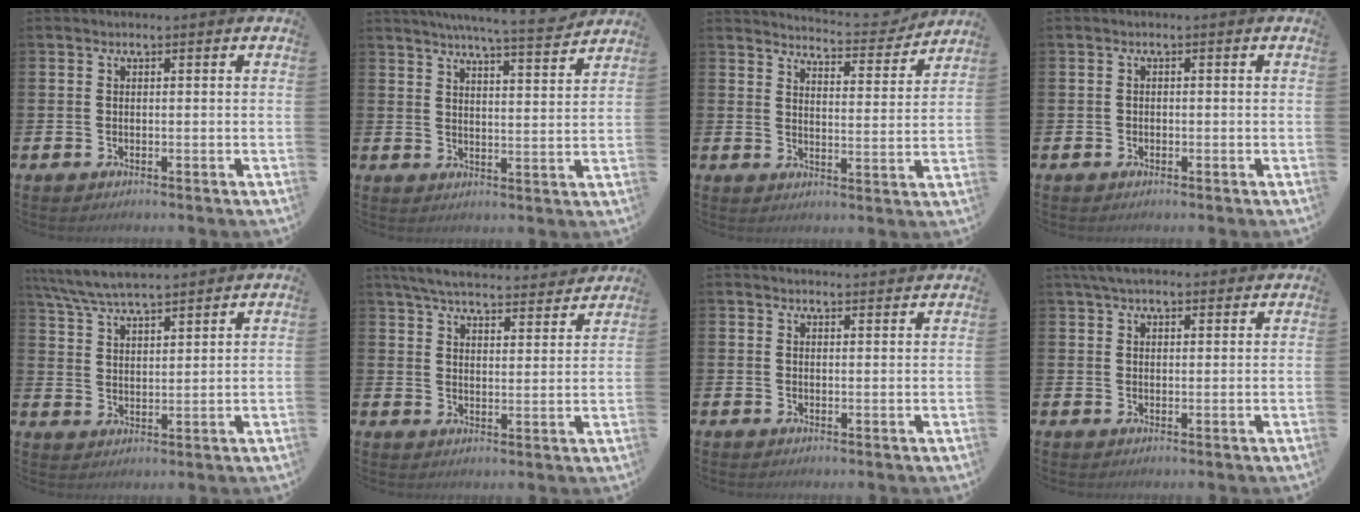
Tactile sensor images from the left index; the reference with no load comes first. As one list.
[{"total": 6.9, "force": [6.6, -0.4, 2.0], "torque": [-0.046, -0.039, 0.115]}, {"total": 5.4, "force": [5.4, 0.3, 0.6], "torque": [-0.021, -0.043, 0.092]}, {"total": 0.7, "force": [-0.3, 0.6, 0.2], "torque": [-0.007, 0.005, -0.007]}, {"total": 6.7, "force": [6.4, 0.8, 1.8], "torque": [-0.062, -0.026, 0.117]}, {"total": 6.3, "force": [6.0, 1.0, 1.5], "torque": [-0.049, -0.039, 0.106]}, {"total": 2.2, "force": [2.2, 0.2, 0.0], "torque": [0.006, -0.013, 0.037]}, {"total": 4.3, "force": [3.8, 1.4, 1.5], "torque": [-0.037, -0.006, 0.071]}]